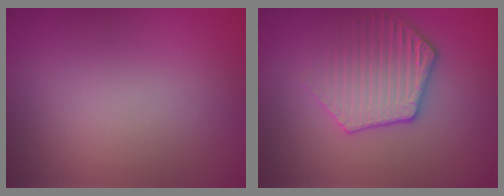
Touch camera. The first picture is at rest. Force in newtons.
{"total": 3.5, "press": 3.3, "slide": 0.9}